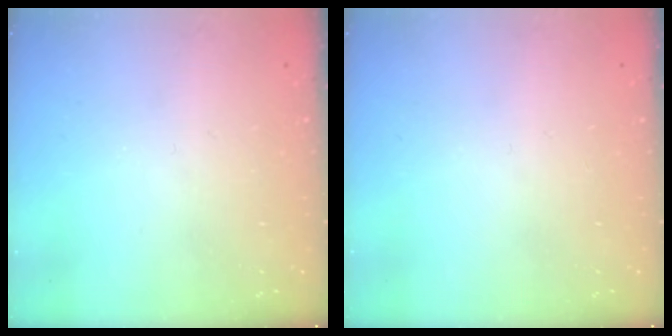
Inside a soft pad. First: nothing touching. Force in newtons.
{"total": 0.0}